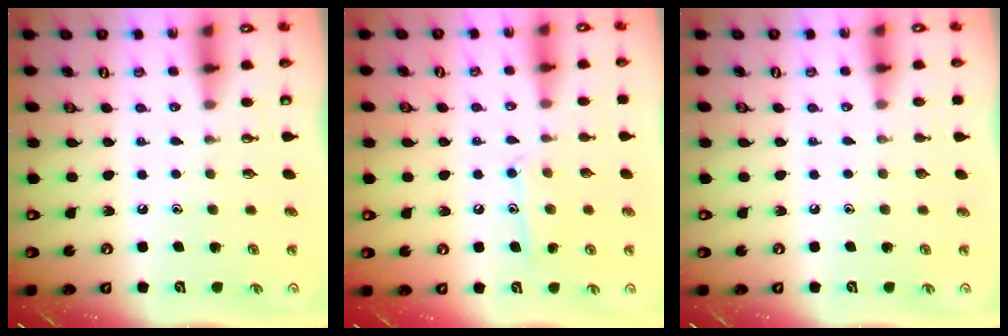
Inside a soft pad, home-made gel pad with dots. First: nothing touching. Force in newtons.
{"total": 9.5, "press": 9.5, "slide": 0.7}
{"total": 0.0}